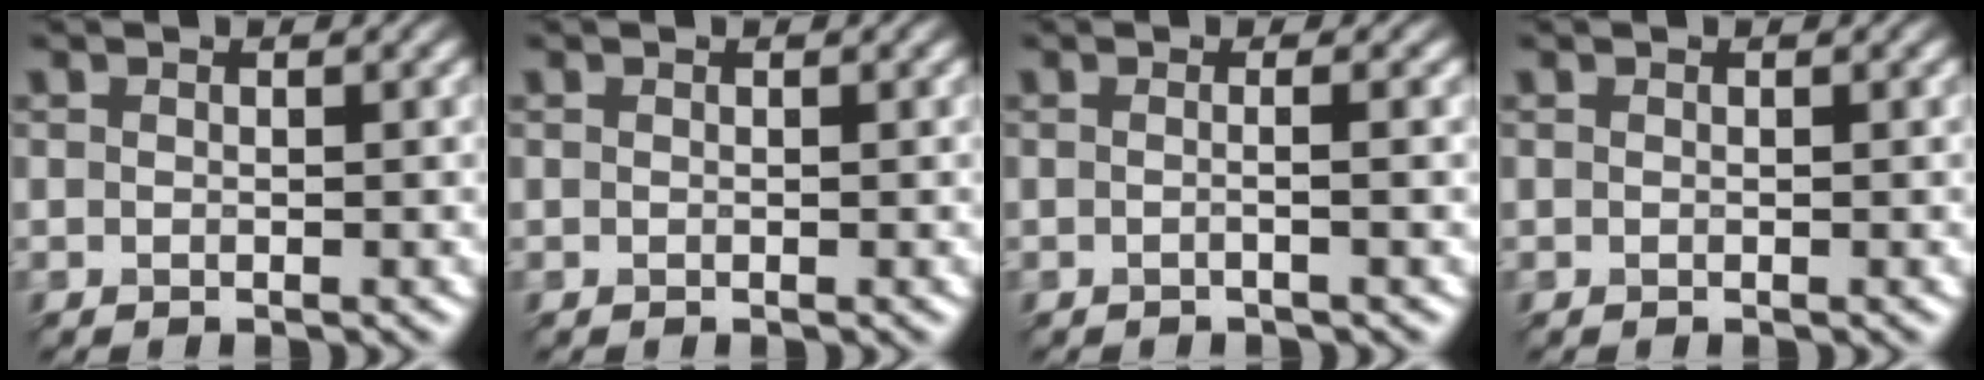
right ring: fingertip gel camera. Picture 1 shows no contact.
{"total": 0.0}
{"total": 1.3, "force": [0.1, 0.4, 1.3], "torque": [-0.007, -0.004, -0.020]}
{"total": 0.0}